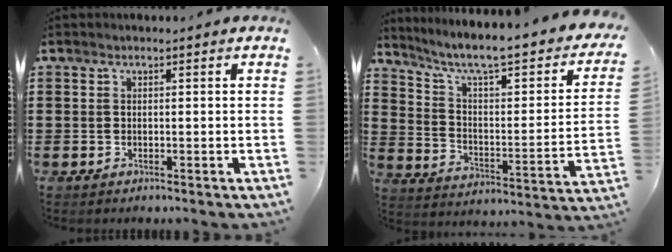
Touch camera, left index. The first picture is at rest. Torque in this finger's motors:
{"motor_torque": [1.29, -0.85, 0.39, 0.21]}